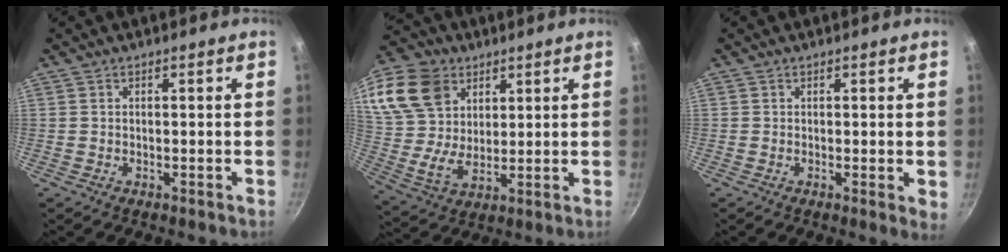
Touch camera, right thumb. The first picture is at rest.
{"total": 20.1, "force": [9.9, 14.2, 10.3], "torque": [-0.212, -0.011, 0.191]}
{"total": 1.9, "force": [0.1, 0.6, 1.8], "torque": [-0.020, -0.007, -0.002]}